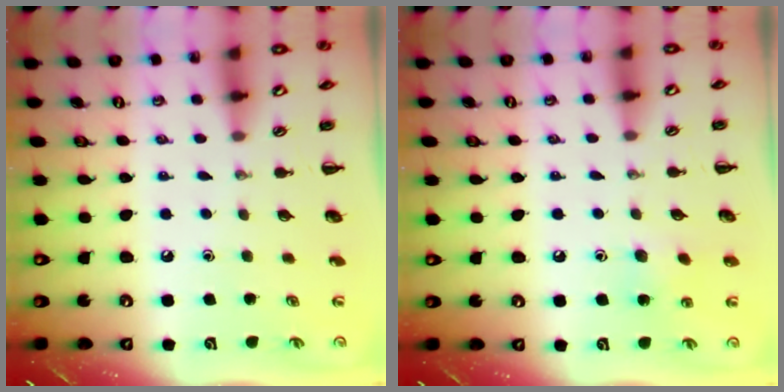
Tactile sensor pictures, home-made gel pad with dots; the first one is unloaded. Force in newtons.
{"total": 6.5, "press": 6.3, "slide": 1.7}